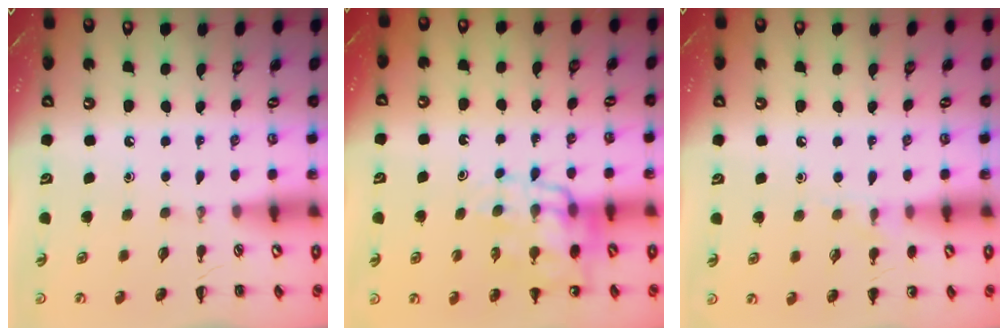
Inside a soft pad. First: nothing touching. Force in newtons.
{"total": 15.0, "press": 14.5, "slide": 3.7}
{"total": 6.0, "press": 5.7, "slide": 1.9}